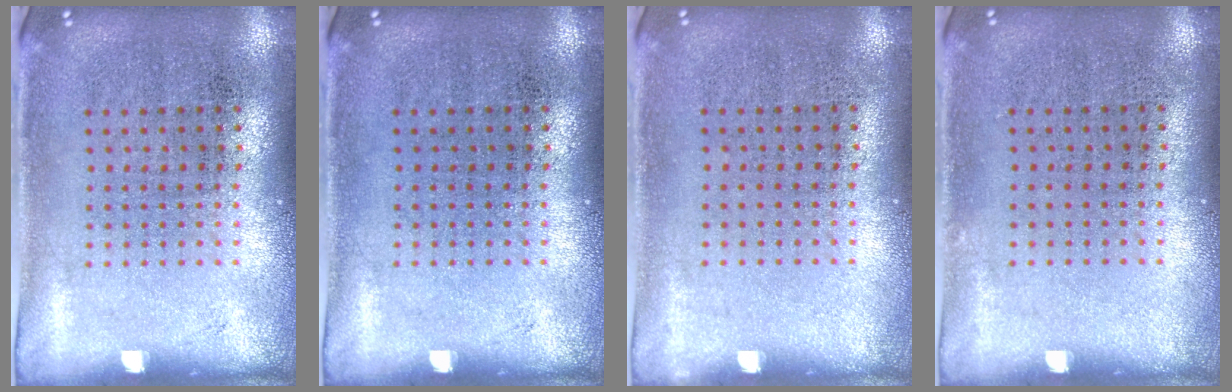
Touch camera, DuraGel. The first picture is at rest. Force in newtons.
{"total": 0.0}
{"total": 0.0}
{"total": 0.0}